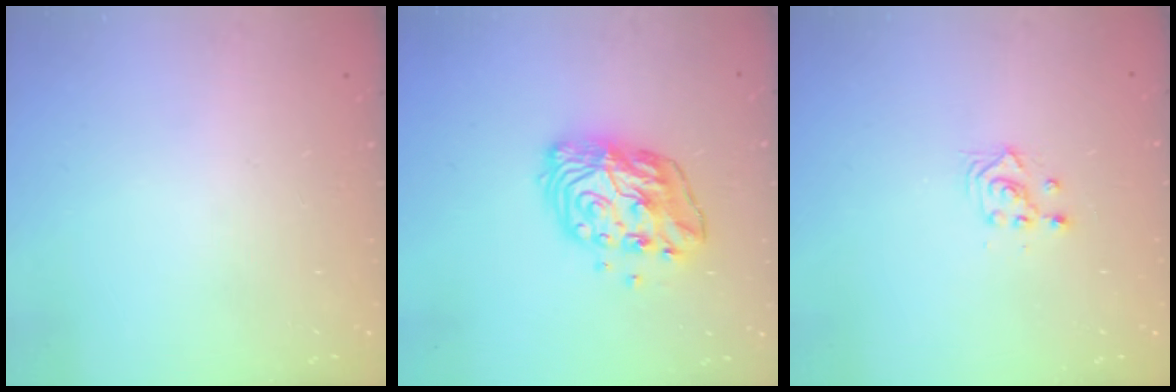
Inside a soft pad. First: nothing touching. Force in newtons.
{"total": 11.4, "press": 11.3, "slide": 0.9}
{"total": 2.3, "press": 2.3, "slide": 0.2}